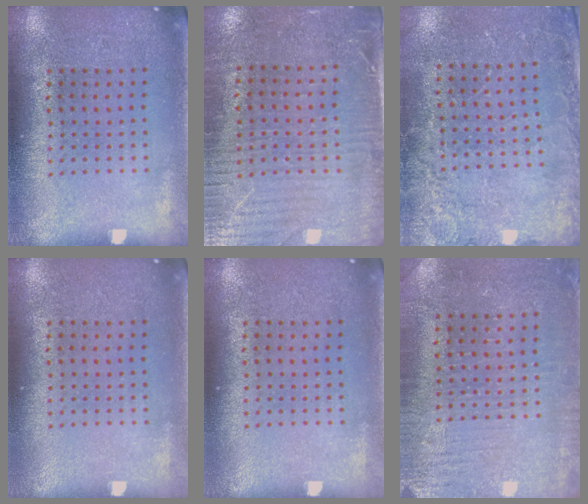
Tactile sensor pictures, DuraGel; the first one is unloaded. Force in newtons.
{"total": 3.4, "press": 2.9, "slide": 1.7}
{"total": 2.5, "press": 2.4, "slide": 0.7}
{"total": 0.0}
{"total": 0.0}
{"total": 3.0, "press": 2.8, "slide": 0.8}